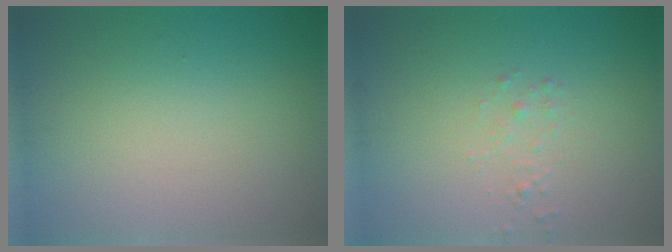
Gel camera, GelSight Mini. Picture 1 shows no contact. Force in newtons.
{"total": 0.8, "press": 0.7, "slide": 0.1}